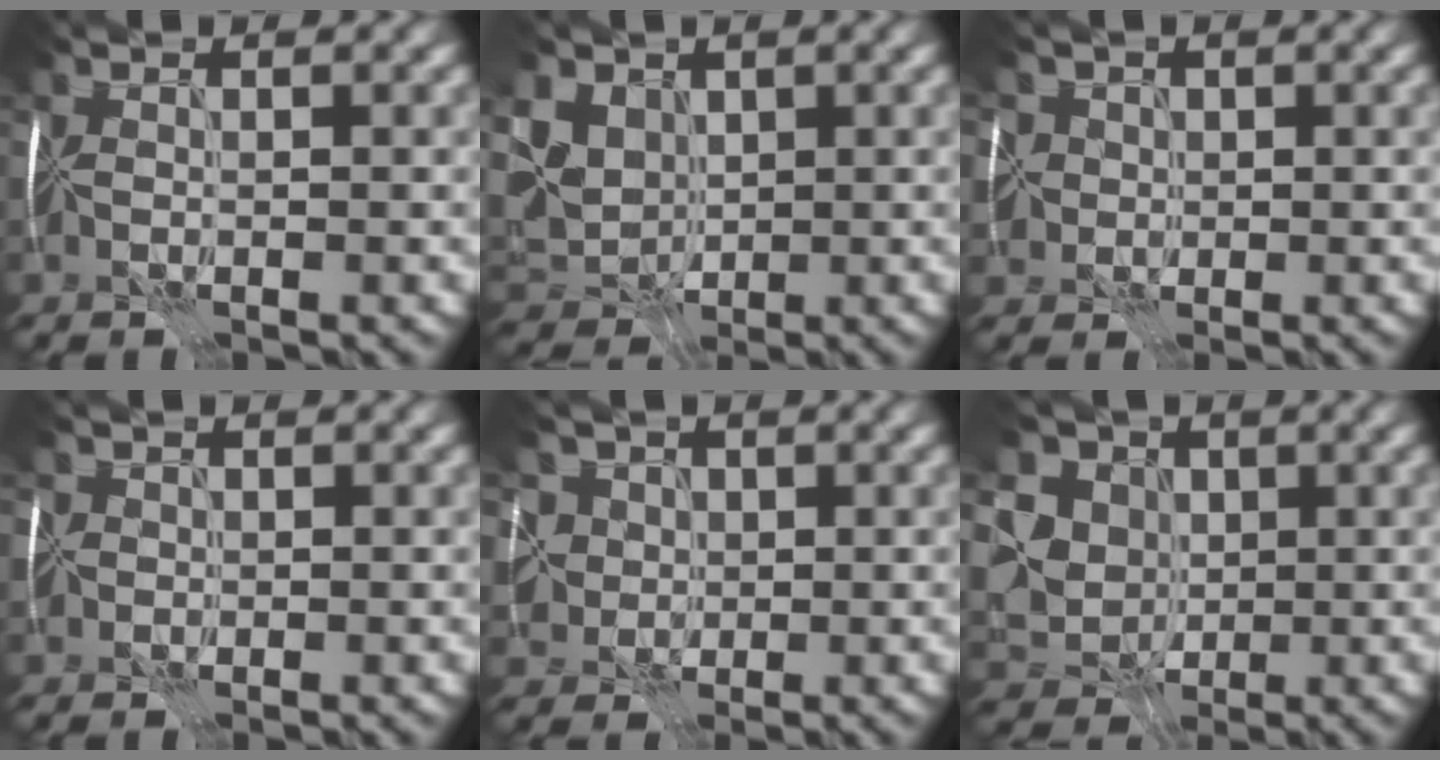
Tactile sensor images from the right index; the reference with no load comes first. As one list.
[{"total": 5.9, "force": [1.1, 4.7, 3.3], "torque": [-0.084, 0.007, 0.024]}, {"total": 4.2, "force": [0.7, 3.8, 1.6], "torque": [-0.034, 0.016, 0.000]}, {"total": 2.8, "force": [-0.3, 2.7, 0.9], "torque": [-0.024, 0.013, -0.019]}, {"total": 5.6, "force": [1.3, 4.9, 2.4], "torque": [-0.046, 0.013, 0.008]}, {"total": 8.9, "force": [1.8, 7.5, 4.5], "torque": [-0.090, 0.019, 0.008]}]